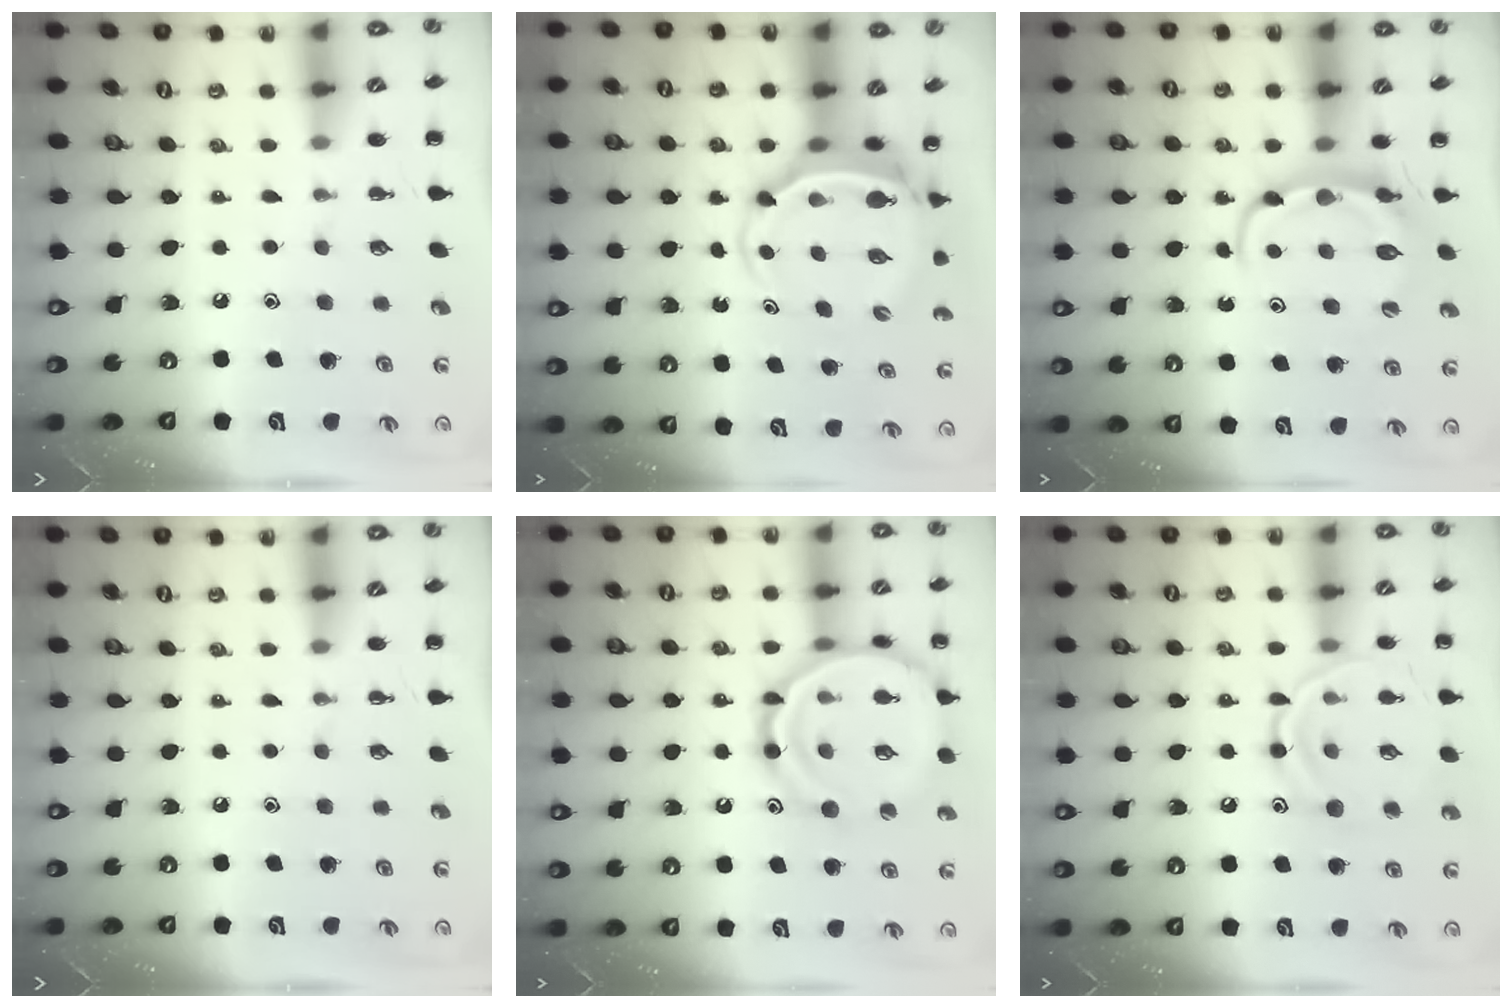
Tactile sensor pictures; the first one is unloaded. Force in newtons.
{"total": 5.1, "press": 5.0, "slide": 1.0}
{"total": 6.4, "press": 6.3, "slide": 0.6}
{"total": 0.0}
{"total": 19.4, "press": 19.3, "slide": 1.6}
{"total": 13.1, "press": 13.1, "slide": 0.8}